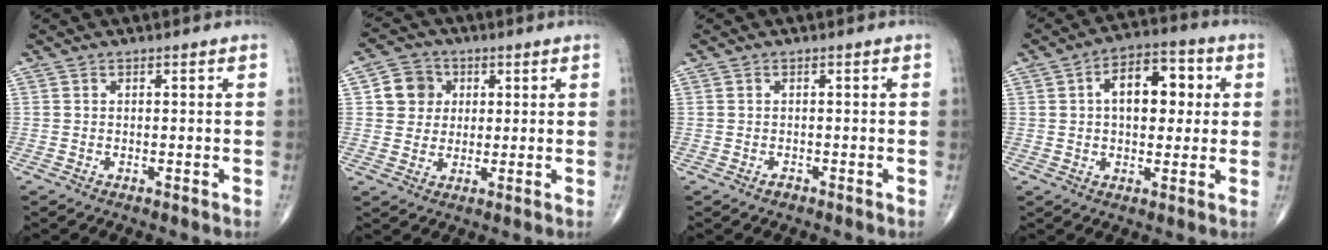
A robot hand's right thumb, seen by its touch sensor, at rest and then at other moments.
{"total": 6.8, "force": [1.6, 6.2, 2.1], "torque": [-0.003, 0.001, 0.022]}
{"total": 0.8, "force": [-0.6, 0.5, 0.3], "torque": [-0.003, 0.000, -0.011]}
{"total": 11.5, "force": [2.2, 6.7, 9.1], "torque": [-0.105, 0.017, 0.029]}